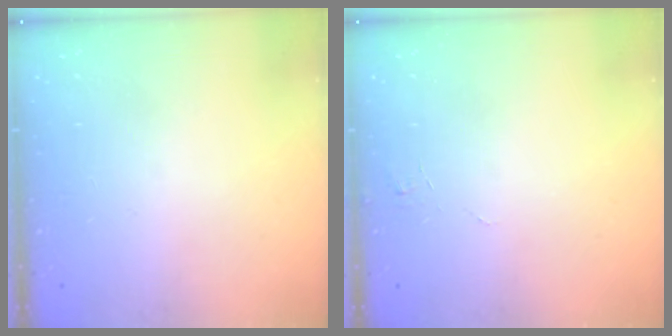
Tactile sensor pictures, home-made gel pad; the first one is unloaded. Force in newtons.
{"total": 4.6, "press": 4.5, "slide": 0.4}